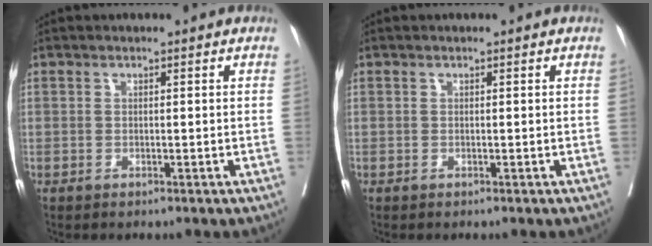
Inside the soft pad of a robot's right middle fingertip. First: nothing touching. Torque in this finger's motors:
{"motor_torque": [-0.03, 0.01, -0.02, 0.00]}